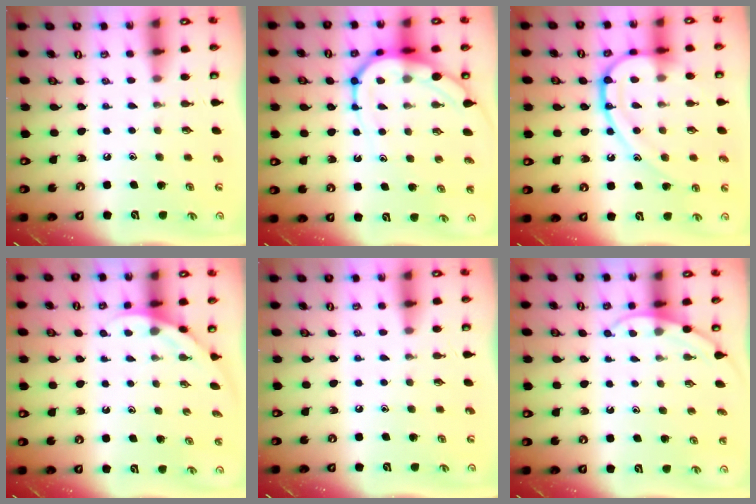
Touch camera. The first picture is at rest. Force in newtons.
{"total": 10.4, "press": 10.3, "slide": 1.0}
{"total": 15.7, "press": 15.7, "slide": 1.2}
{"total": 2.6, "press": 2.6, "slide": 0.1}
{"total": 0.0}
{"total": 3.8, "press": 3.8, "slide": 0.3}